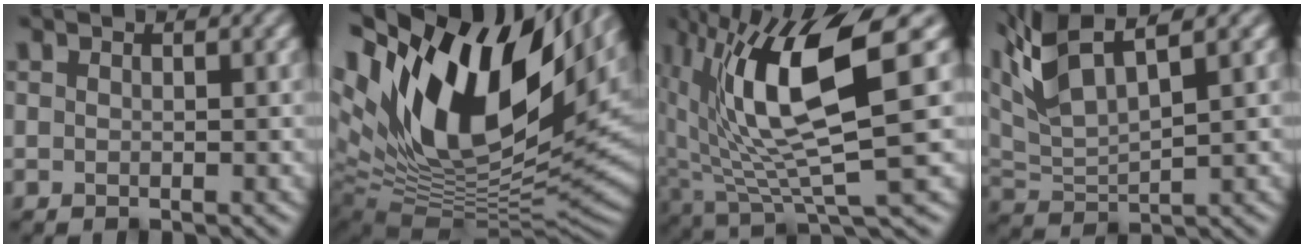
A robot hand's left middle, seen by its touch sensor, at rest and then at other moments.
{"total": 18.7, "force": [7.4, 9.4, 14.4], "torque": [-0.270, 0.019, 0.123]}
{"total": 10.9, "force": [3.1, 3.0, 10.1], "torque": [-0.184, -0.005, 0.064]}
{"total": 6.8, "force": [4.7, 1.6, 4.6], "torque": [-0.110, 0.020, 0.094]}